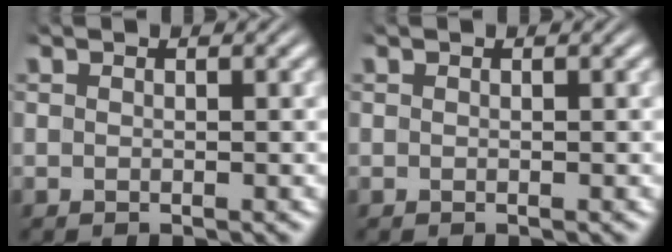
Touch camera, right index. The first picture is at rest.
{"total": 0.0}